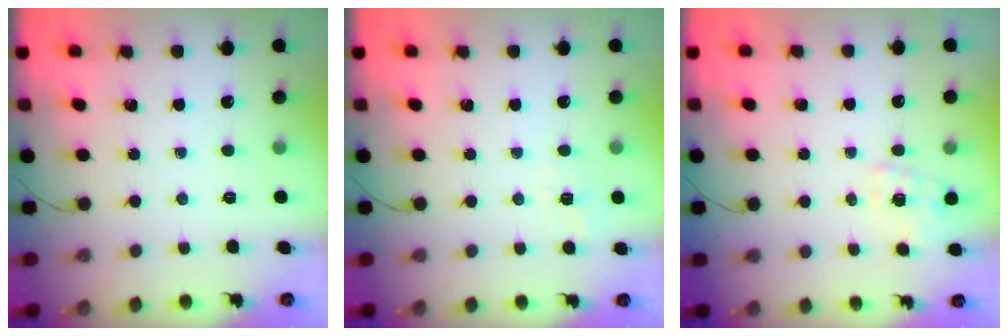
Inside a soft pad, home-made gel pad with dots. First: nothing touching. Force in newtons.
{"total": 3.7, "press": 3.2, "slide": 1.7}
{"total": 2.3, "press": 2.1, "slide": 1.0}